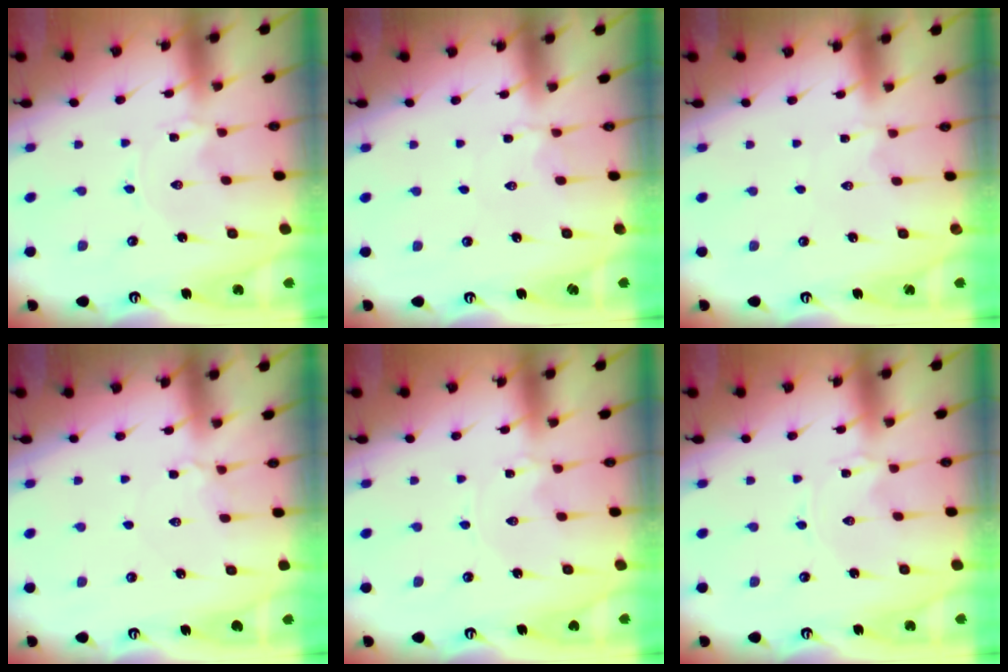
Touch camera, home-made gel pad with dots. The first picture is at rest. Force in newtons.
{"total": 2.6, "press": 2.5, "slide": 0.5}
{"total": 2.2, "press": 2.2, "slide": 0.3}
{"total": 4.2, "press": 4.2, "slide": 0.6}
{"total": 2.0, "press": 2.0, "slide": 0.3}
{"total": 0.0}